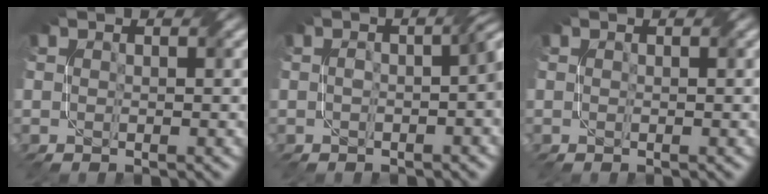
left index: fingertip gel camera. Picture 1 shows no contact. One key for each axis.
{"total": 4.0, "fx": -0.7, "fy": 1.4, "fz": 3.7, "tx": -0.053, "ty": 0.008, "tz": -0.009}
{"total": 0.0}